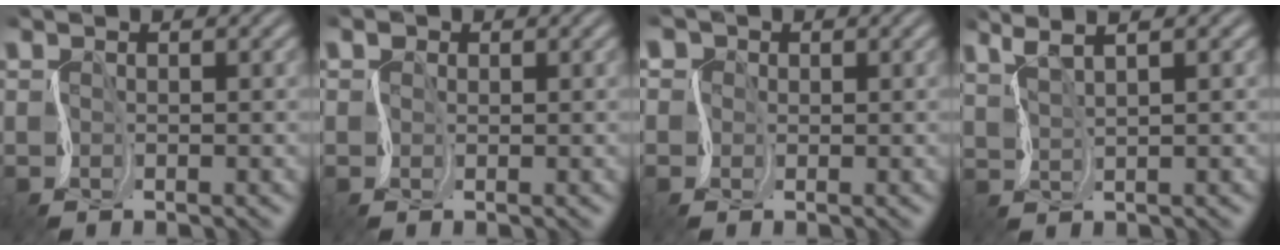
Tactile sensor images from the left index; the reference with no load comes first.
{"total": 1.1, "force": [0.5, 0.9, 0.2], "torque": [0.000, 0.010, -0.004]}
{"total": 3.4, "force": [0.1, 3.1, 1.5], "torque": [-0.028, 0.010, -0.026]}
{"total": 3.4, "force": [3.3, 0.2, 0.8], "torque": [-0.027, 0.018, 0.042]}